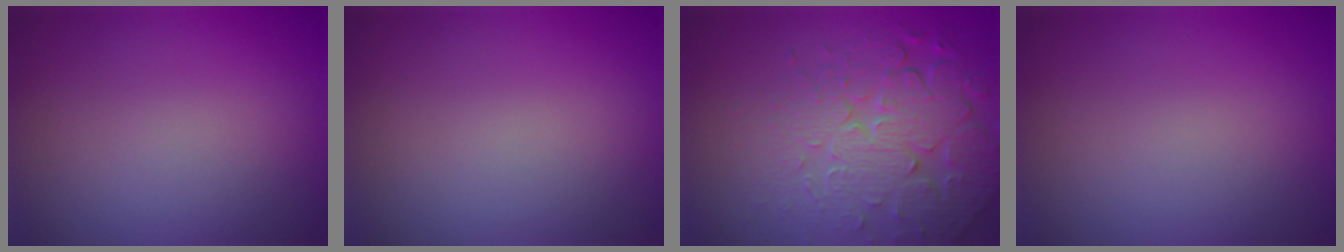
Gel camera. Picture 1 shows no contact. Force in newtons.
{"total": 0.0}
{"total": 7.4, "press": 5.4, "slide": 5.1}
{"total": 0.0}